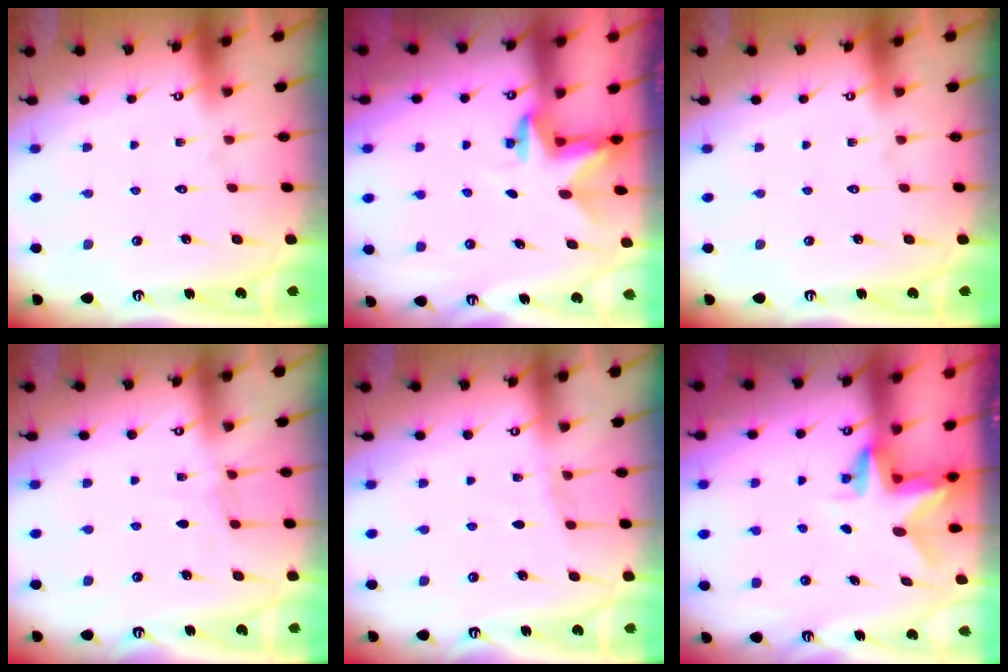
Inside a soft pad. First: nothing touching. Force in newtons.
{"total": 2.5, "press": 2.5, "slide": 0.4}
{"total": 0.0}
{"total": 4.9, "press": 4.8, "slide": 0.5}
{"total": 3.3, "press": 3.3, "slide": 0.4}
{"total": 3.5, "press": 3.5, "slide": 0.2}